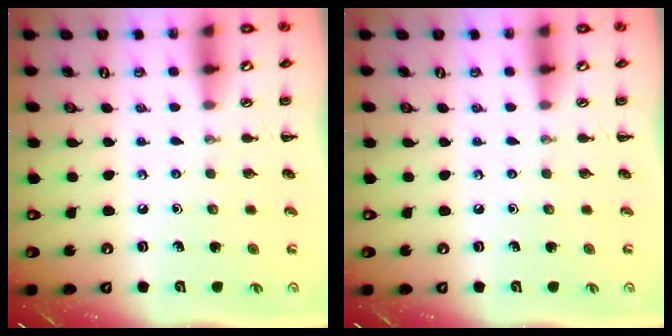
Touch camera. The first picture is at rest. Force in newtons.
{"total": 0.0}